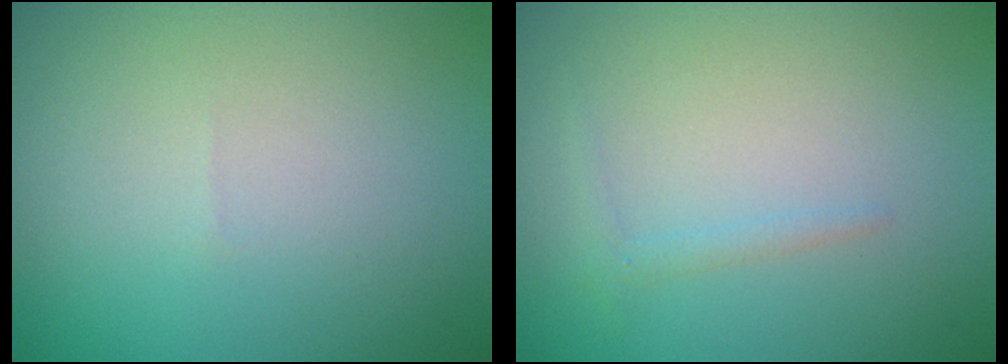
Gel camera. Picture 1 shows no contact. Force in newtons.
{"total": 0.9, "press": 0.9, "slide": 0.0}